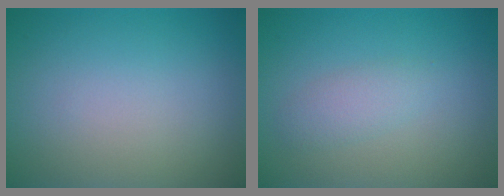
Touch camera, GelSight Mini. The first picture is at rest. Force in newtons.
{"total": 1.7, "press": 1.7, "slide": 0.1}